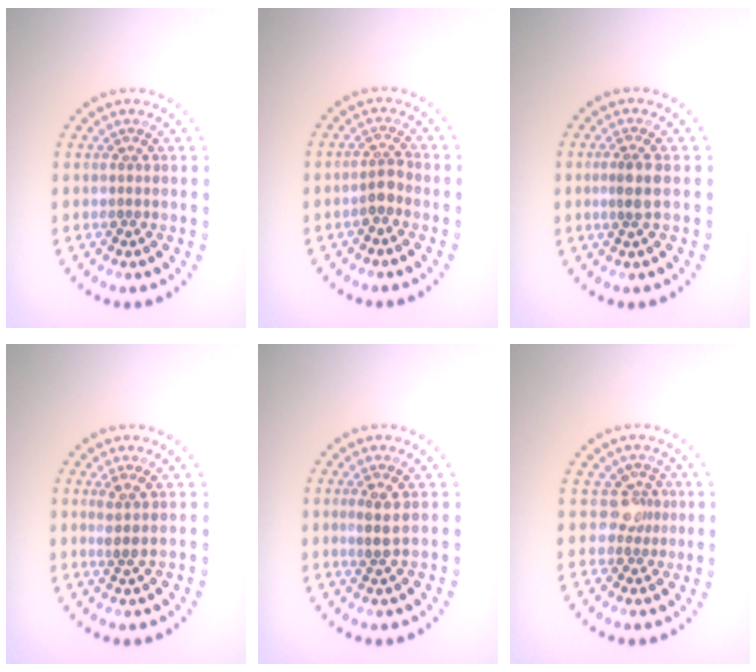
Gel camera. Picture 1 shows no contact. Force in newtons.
{"total": 1.6, "press": 1.3, "slide": 0.8}
{"total": 2.1, "press": 1.7, "slide": 1.1}
{"total": 1.6, "press": 1.2, "slide": 1.0}
{"total": 1.9, "press": 1.7, "slide": 0.8}
{"total": 2.1, "press": 1.5, "slide": 1.5}